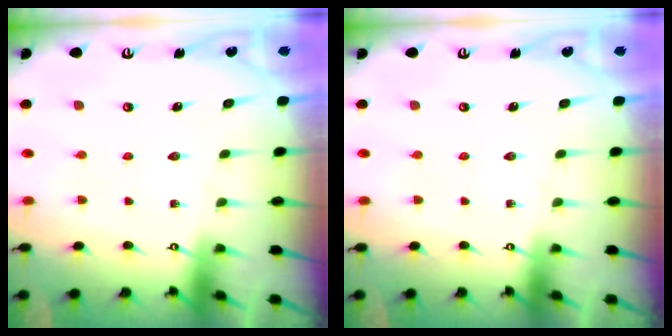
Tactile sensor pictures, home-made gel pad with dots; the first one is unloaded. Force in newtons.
{"total": 0.0}